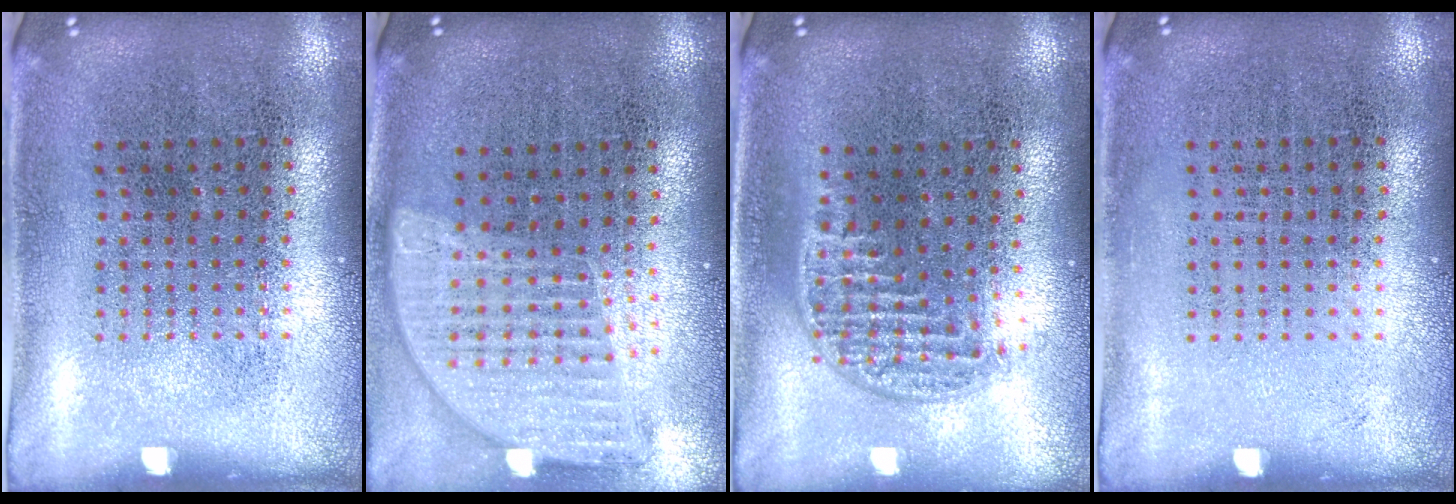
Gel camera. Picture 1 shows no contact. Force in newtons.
{"total": 1.5, "press": 1.3, "slide": 0.7}
{"total": 1.2, "press": 1.0, "slide": 0.6}
{"total": 0.0}